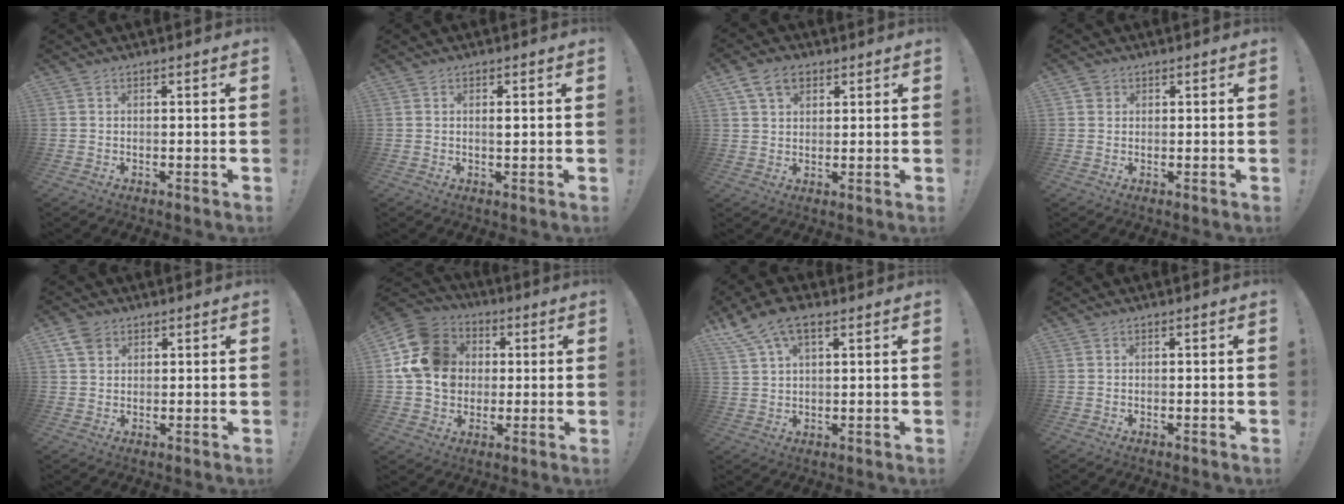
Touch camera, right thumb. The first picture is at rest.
{"total": 1.3, "force": [0.1, 0.3, 1.2], "torque": [-0.015, -0.003, -0.001]}
{"total": 7.7, "force": [4.1, 5.1, 4.0], "torque": [-0.070, -0.005, 0.081]}
{"total": 1.8, "force": [1.0, 1.5, 0.3], "torque": [-0.001, -0.001, 0.017]}
{"total": 5.2, "force": [2.9, 3.6, 2.5], "torque": [-0.040, -0.006, 0.056]}
{"total": 16.7, "force": [2.5, 14.3, 8.4], "torque": [-0.144, -0.001, 0.052]}
{"total": 8.7, "force": [5.0, 4.0, 5.8], "torque": [-0.114, -0.011, 0.101]}
{"total": 0.0}